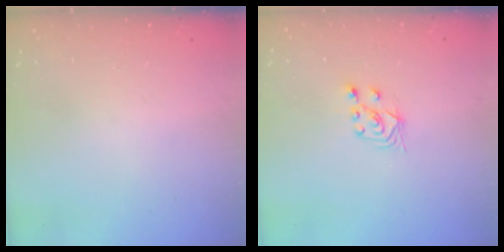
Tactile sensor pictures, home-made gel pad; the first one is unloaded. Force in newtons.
{"total": 3.0, "press": 2.8, "slide": 0.9}